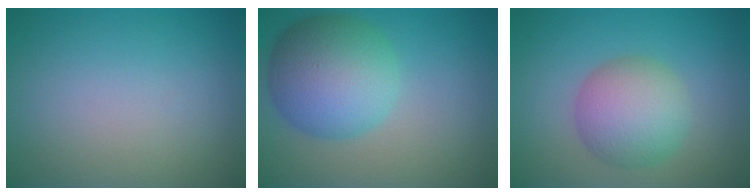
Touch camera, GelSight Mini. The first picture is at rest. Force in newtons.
{"total": 8.1, "press": 8.1, "slide": 0.1}
{"total": 5.4, "press": 5.4, "slide": 0.1}